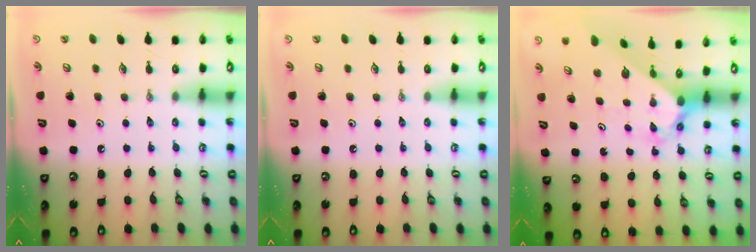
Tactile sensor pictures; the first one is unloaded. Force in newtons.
{"total": 0.0}
{"total": 2.3, "press": 2.3, "slide": 0.2}